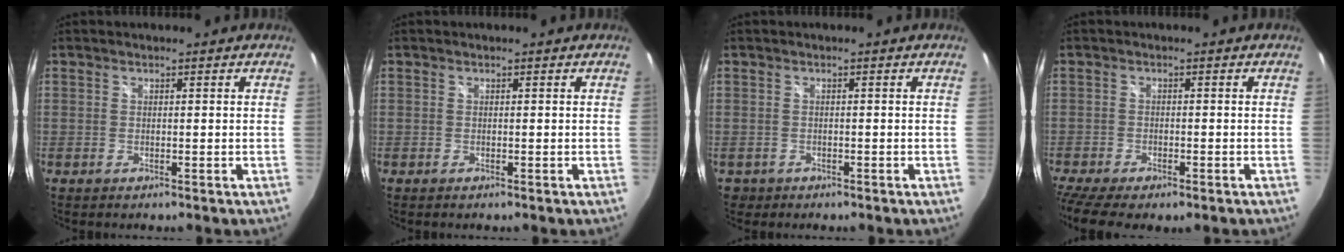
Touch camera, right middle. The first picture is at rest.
{"total": 0.0}
{"total": 1.3, "force": [-0.6, 1.1, 0.4], "torque": [-0.013, -0.006, -0.008]}
{"total": 7.3, "force": [-5.4, 1.6, 4.6], "torque": [-0.114, -0.042, -0.096]}